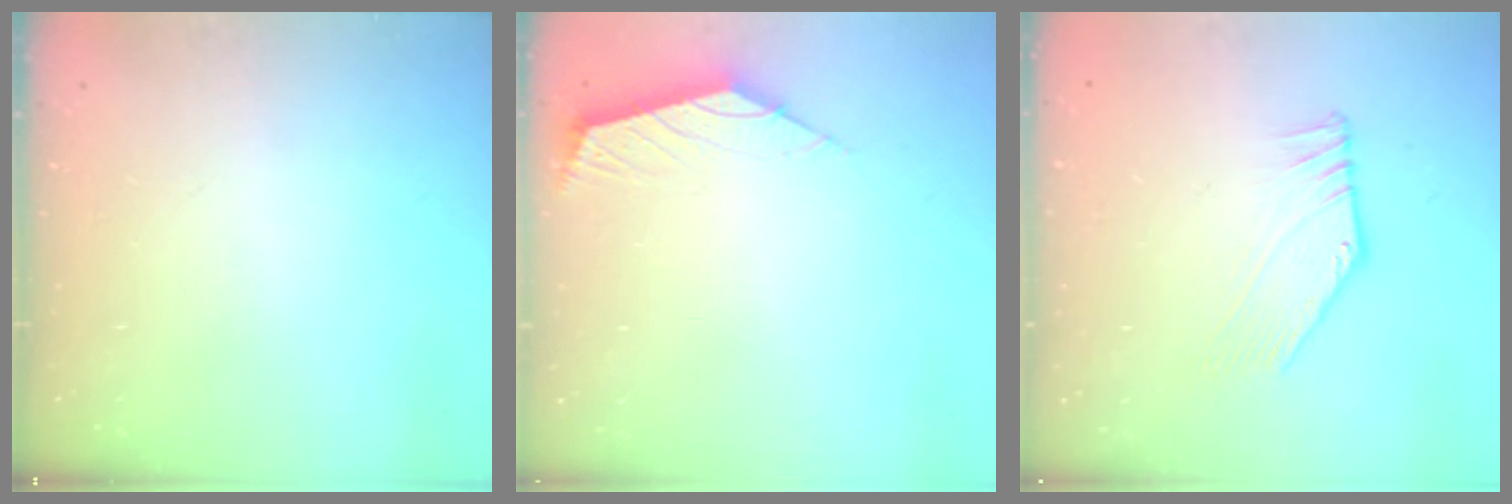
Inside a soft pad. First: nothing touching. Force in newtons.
{"total": 2.5, "press": 2.4, "slide": 0.7}
{"total": 2.8, "press": 2.8, "slide": 0.0}